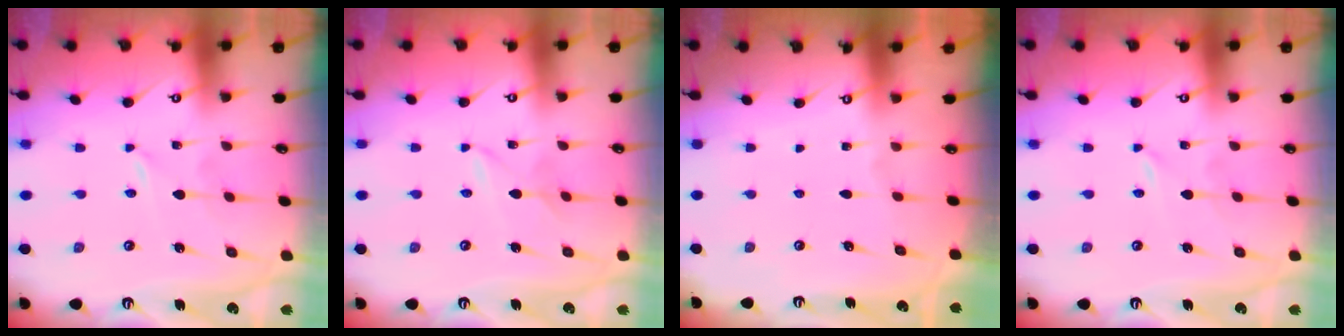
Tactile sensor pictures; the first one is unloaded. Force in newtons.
{"total": 1.4, "press": 1.4, "slide": 0.2}
{"total": 0.0}
{"total": 0.0}